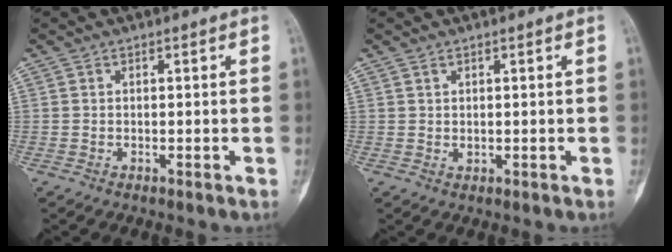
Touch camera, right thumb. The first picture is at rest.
{"total": 1.0, "force": [0.5, 0.5, 0.7], "torque": [-0.014, -0.005, 0.012]}